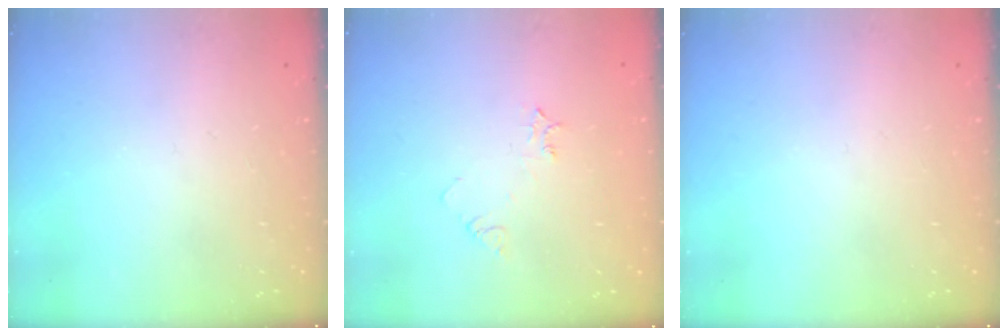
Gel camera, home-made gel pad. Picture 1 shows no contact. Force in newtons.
{"total": 4.5, "press": 4.5, "slide": 0.6}
{"total": 0.0}